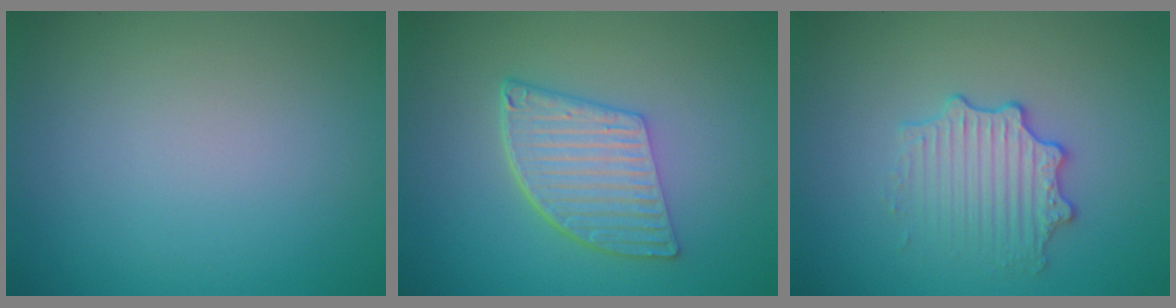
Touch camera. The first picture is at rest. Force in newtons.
{"total": 5.7, "press": 4.1, "slide": 4.0}
{"total": 3.0, "press": 2.7, "slide": 1.1}